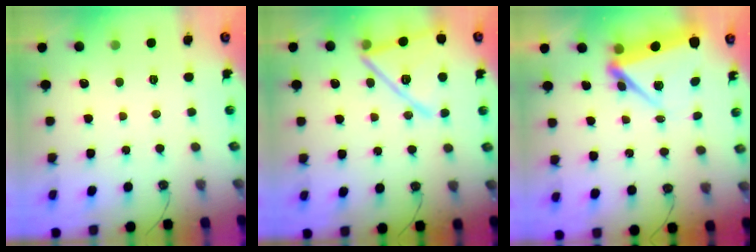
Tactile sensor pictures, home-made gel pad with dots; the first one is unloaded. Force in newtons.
{"total": 19.2, "press": 19.2, "slide": 0.5}
{"total": 8.3, "press": 8.1, "slide": 1.6}